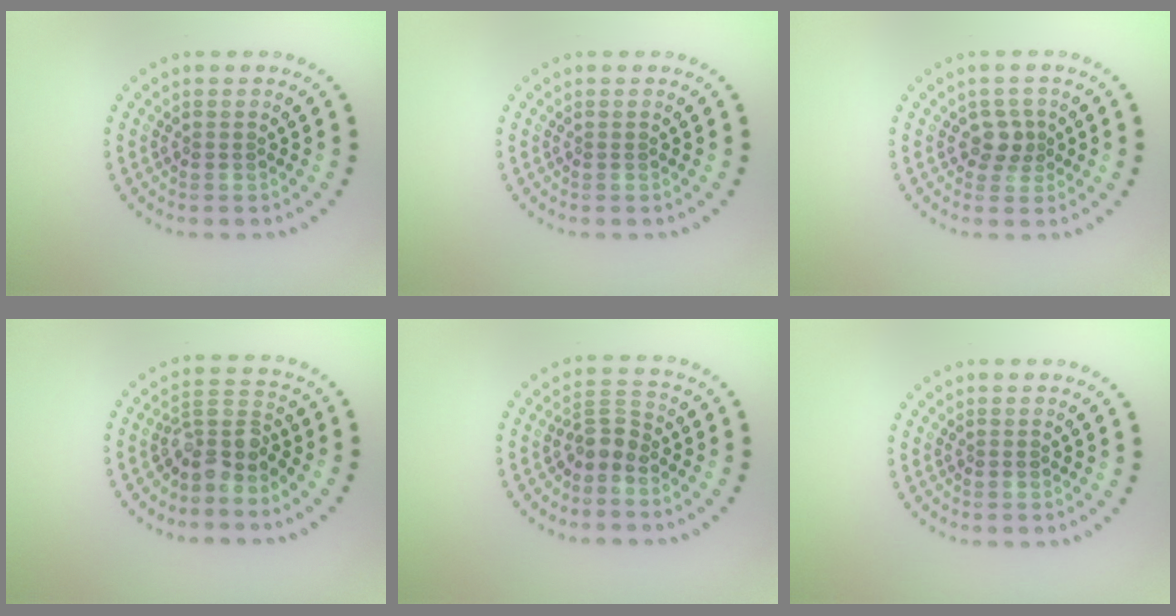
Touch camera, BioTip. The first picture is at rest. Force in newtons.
{"total": 0.0}
{"total": 1.8, "press": 1.5, "slide": 1.0}
{"total": 3.5, "press": 2.6, "slide": 2.2}
{"total": 2.2, "press": 1.7, "slide": 1.4}
{"total": 0.0}